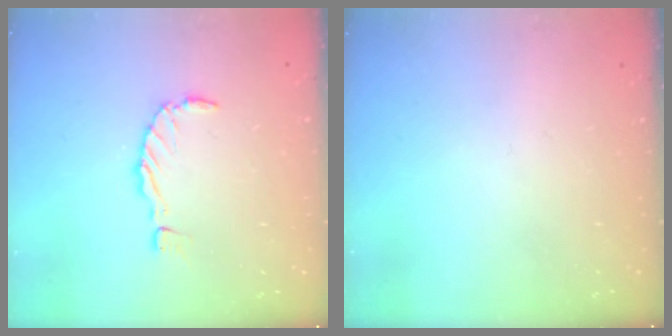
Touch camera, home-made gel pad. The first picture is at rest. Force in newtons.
{"total": 0.0}